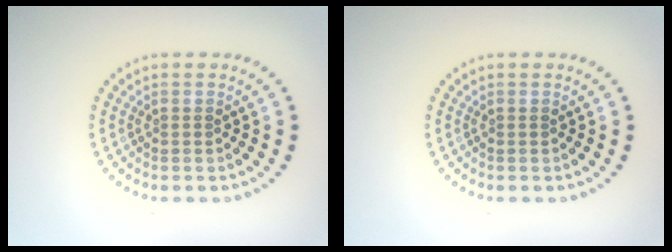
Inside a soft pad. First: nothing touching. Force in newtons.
{"total": 0.0}